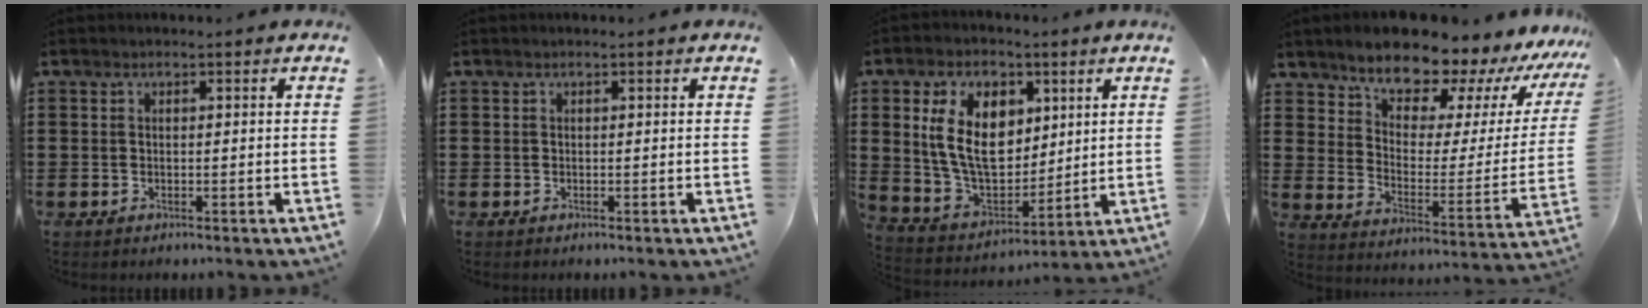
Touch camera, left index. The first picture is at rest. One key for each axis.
{"total": 0.0}
{"total": 12.3, "fx": 4.0, "fy": 7.9, "fz": 8.5, "tx": -0.194, "ty": 0.013, "tz": 0.076}
{"total": 10.4, "fx": 9.7, "fy": 3.0, "fz": 2.4, "tx": -0.069, "ty": -0.084, "tz": 0.166}